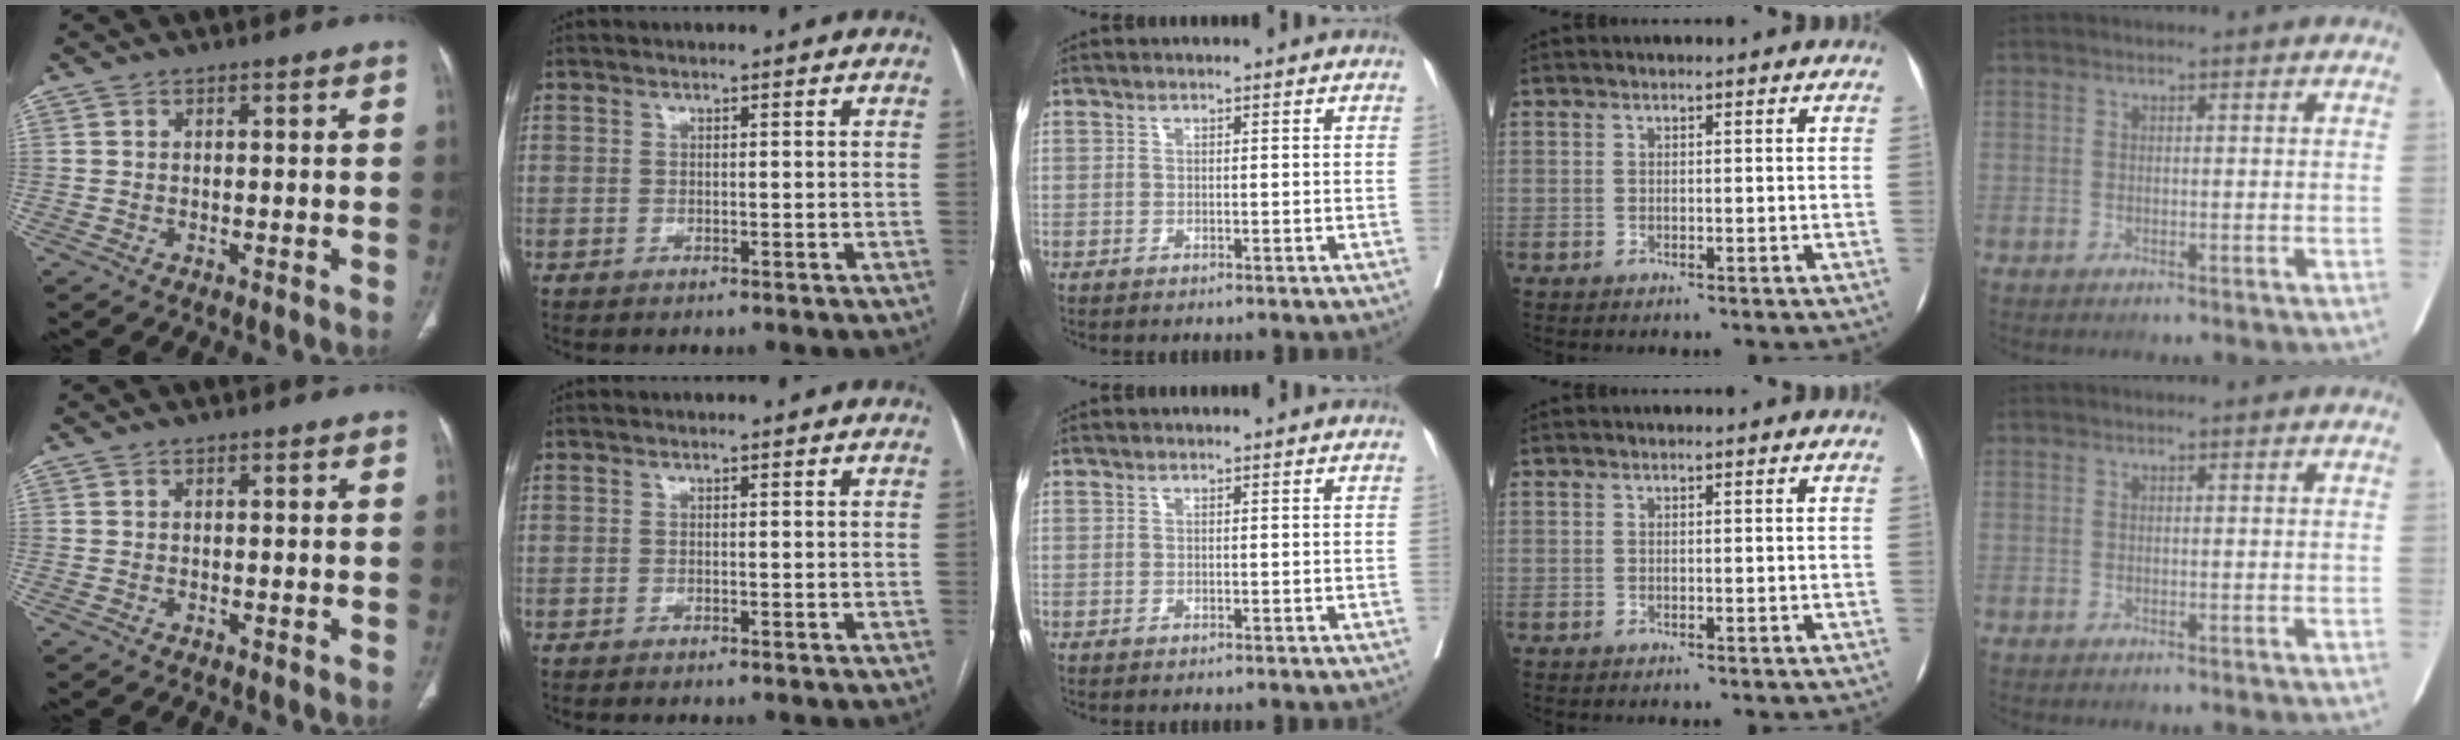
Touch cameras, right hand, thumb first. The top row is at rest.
{}